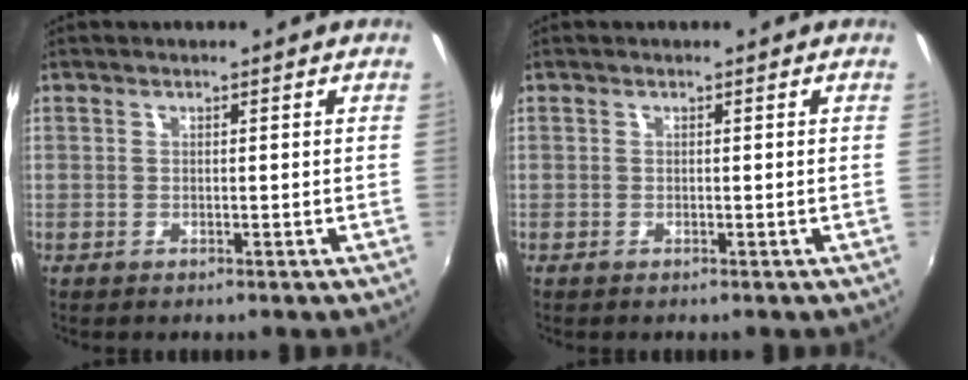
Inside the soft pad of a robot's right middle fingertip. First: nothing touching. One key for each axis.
{"total": 0.0}